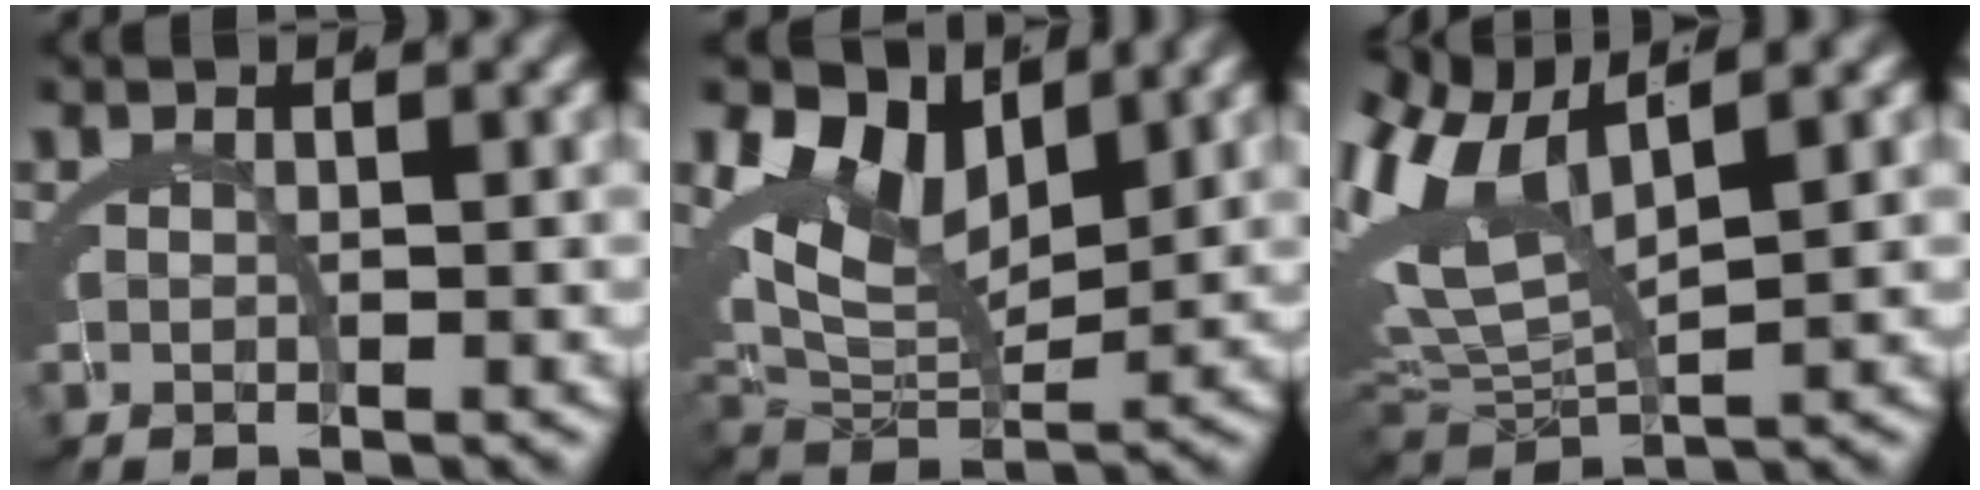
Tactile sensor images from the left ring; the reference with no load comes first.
{"total": 11.3, "force": [3.0, 8.1, 7.3], "torque": [-0.155, -0.015, 0.049]}
{"total": 8.9, "force": [2.1, 6.0, 6.2], "torque": [-0.145, 0.000, 0.032]}